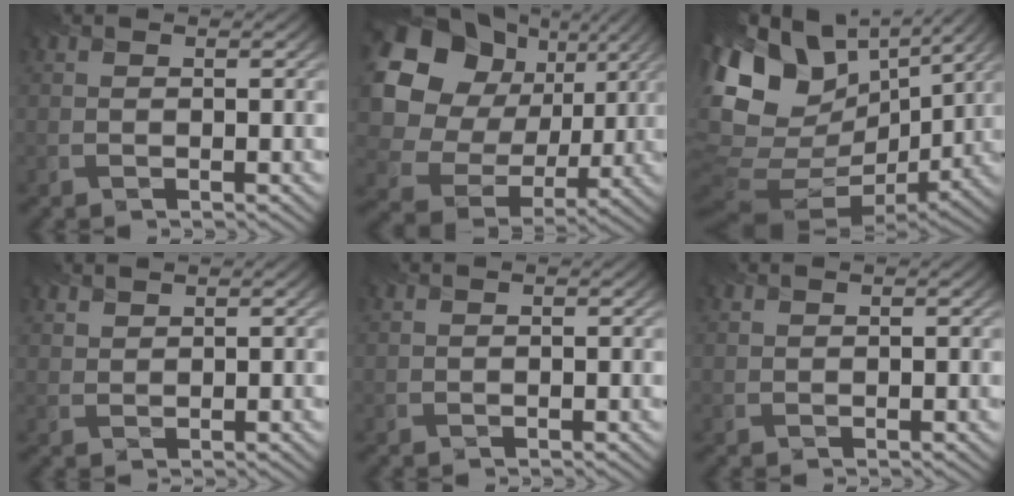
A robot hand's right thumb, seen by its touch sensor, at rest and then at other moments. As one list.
[{"total": 18.8, "force": [4.9, 15.7, 9.1], "torque": [-0.265, 0.021, 0.114]}, {"total": 16.0, "force": [3.5, 11.1, 11.0], "torque": [-0.236, -0.020, 0.090]}, {"total": 1.6, "force": [1.4, 0.5, 0.4], "torque": [-0.011, -0.002, 0.036]}, {"total": 0.0}, {"total": 0.5, "force": [0.5, 0.0, 0.0], "torque": [-0.005, 0.000, 0.015]}]